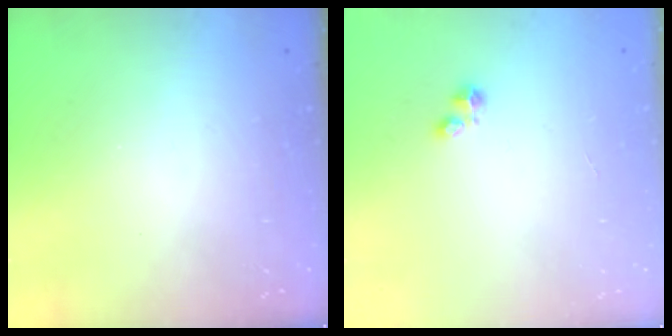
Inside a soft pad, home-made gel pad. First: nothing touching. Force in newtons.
{"total": 1.9, "press": 1.8, "slide": 0.2}